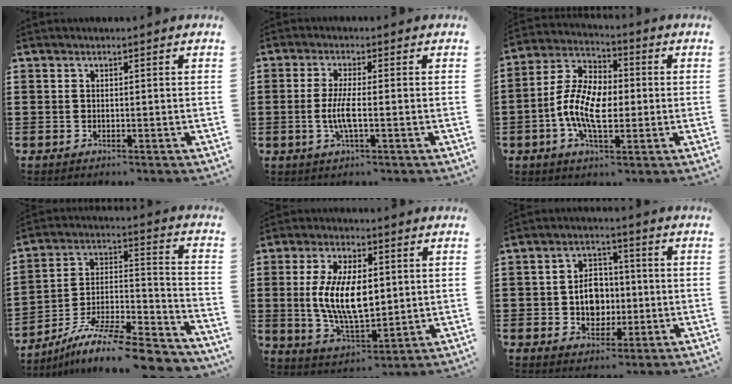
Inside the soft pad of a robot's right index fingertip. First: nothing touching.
{"total": 4.7, "force": [-0.9, 0.7, 4.6], "torque": [-0.110, -0.012, -0.026]}
{"total": 9.6, "force": [-1.8, 4.9, 8.1], "torque": [-0.192, -0.002, -0.041]}
{"total": 10.8, "force": [-9.0, 1.4, 5.8], "torque": [-0.093, 0.018, -0.174]}
{"total": 11.2, "force": [0.9, 5.3, 9.8], "torque": [-0.202, -0.001, 0.013]}
{"total": 6.3, "force": [-0.5, 4.9, 3.8], "torque": [-0.058, 0.004, -0.015]}